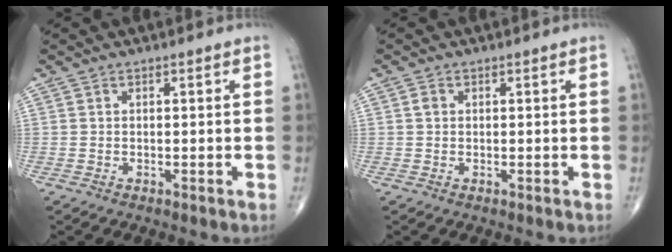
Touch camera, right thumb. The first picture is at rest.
{"total": 1.0, "force": [0.2, 0.8, 0.5], "torque": [-0.008, 0.001, 0.002]}